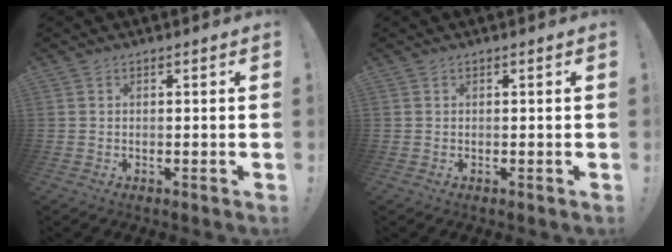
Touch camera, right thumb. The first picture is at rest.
{"total": 0.0}